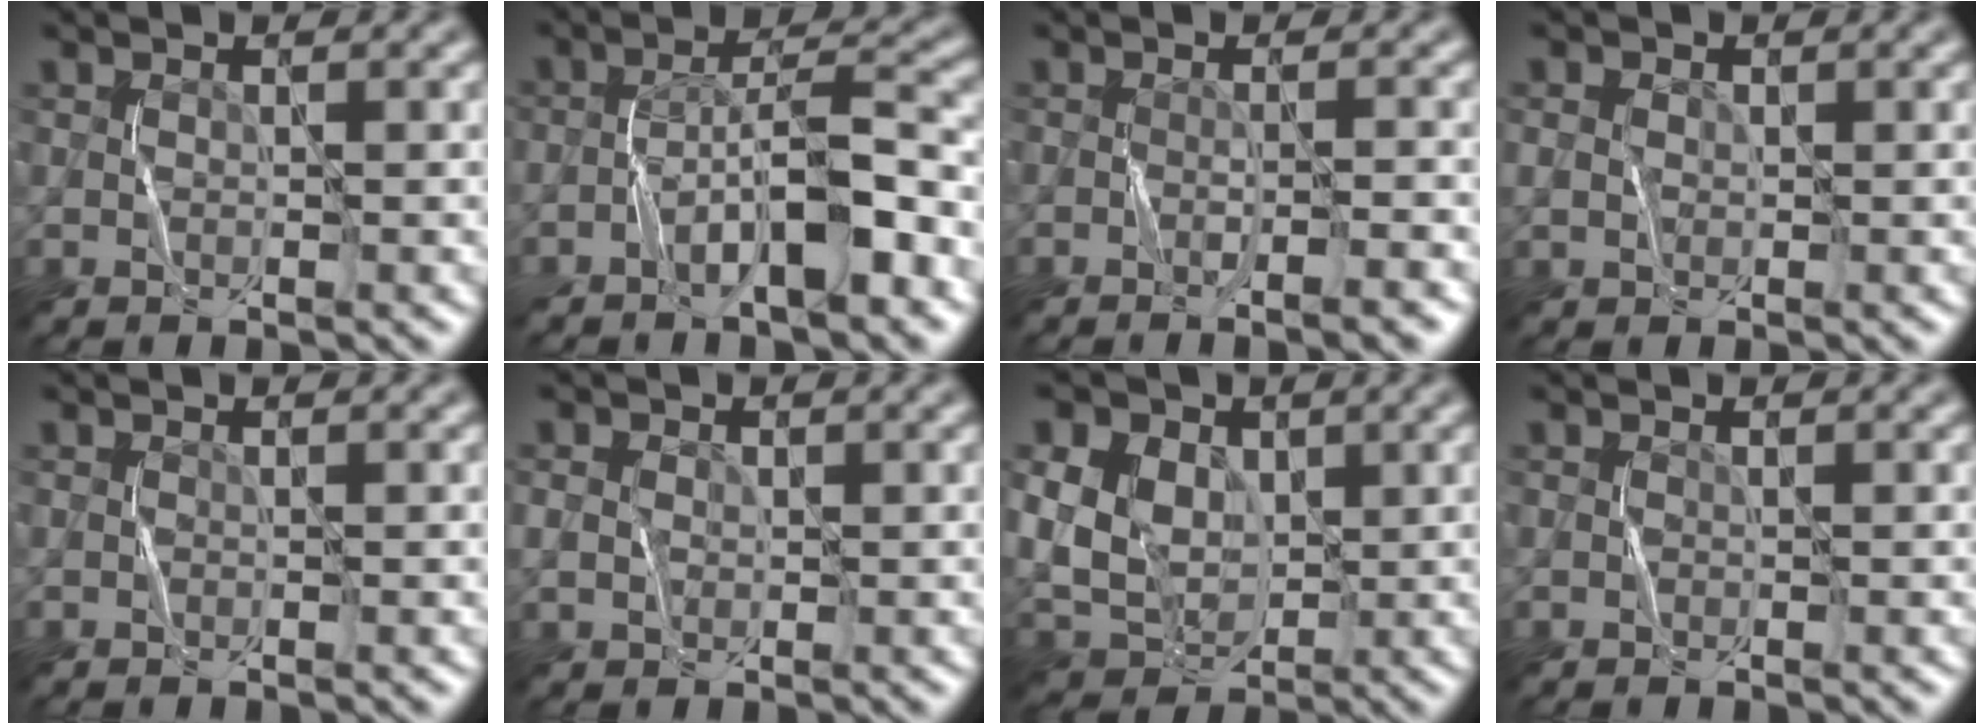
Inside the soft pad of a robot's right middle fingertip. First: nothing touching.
{"total": 5.3, "force": [-2.9, 1.4, 4.2], "torque": [-0.063, 0.020, -0.054]}
{"total": 1.5, "force": [-0.9, -0.4, 1.2], "torque": [-0.012, 0.002, -0.016]}
{"total": 1.0, "force": [0.2, 0.9, 0.3], "torque": [-0.011, 0.002, 0.004]}
{"total": 0.0}
{"total": 1.7, "force": [0.4, 1.5, 0.7], "torque": [-0.022, 0.004, 0.003]}
{"total": 10.0, "force": [2.2, 7.7, 6.0], "torque": [-0.123, 0.029, 0.021]}
{"total": 0.0}